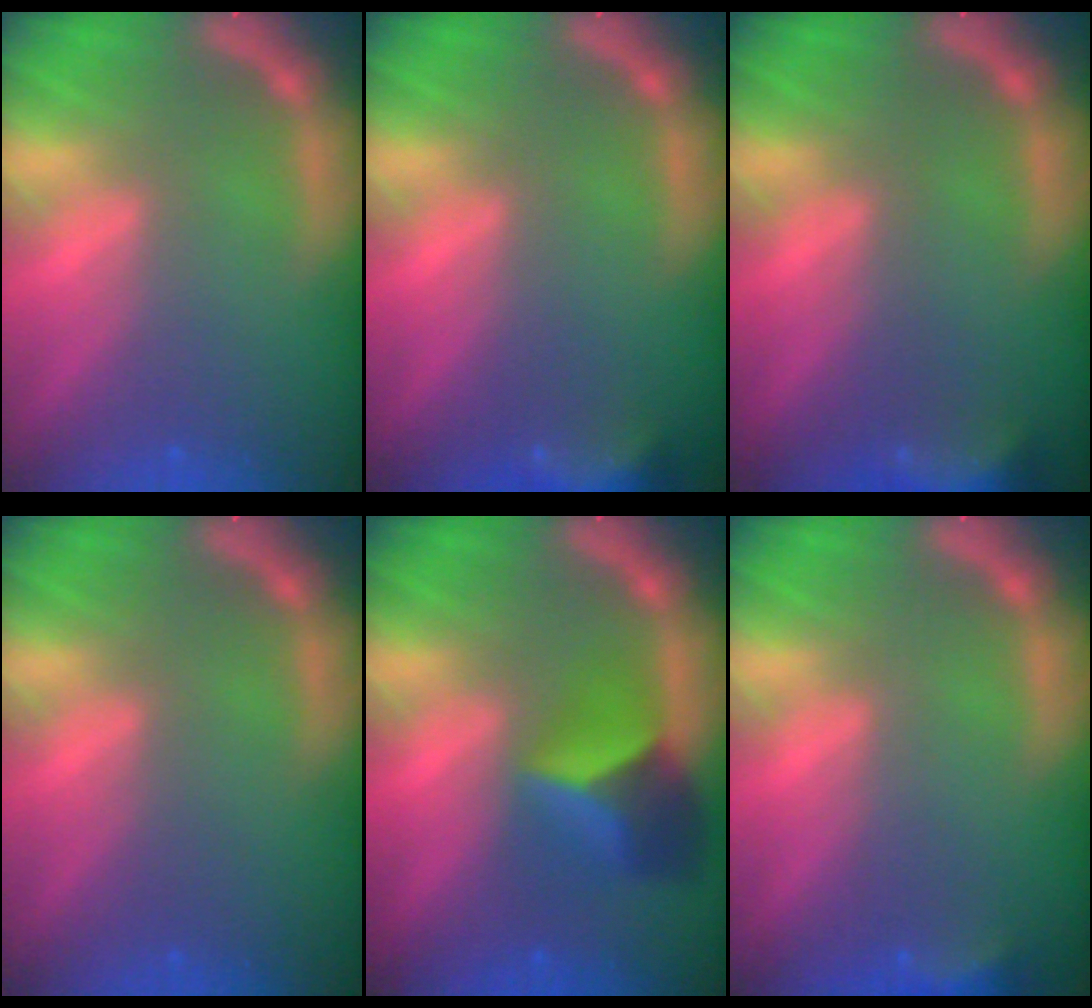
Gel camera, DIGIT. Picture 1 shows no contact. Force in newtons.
{"total": 4.9}
{"total": 5.5}
{"total": 0.0}
{"total": 5.4}
{"total": 2.4}